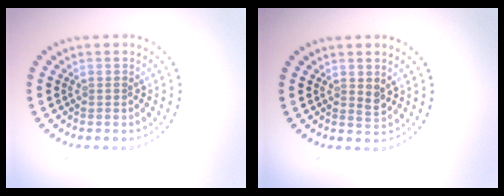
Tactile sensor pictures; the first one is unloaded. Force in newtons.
{"total": 1.1, "press": 1.0, "slide": 0.5}